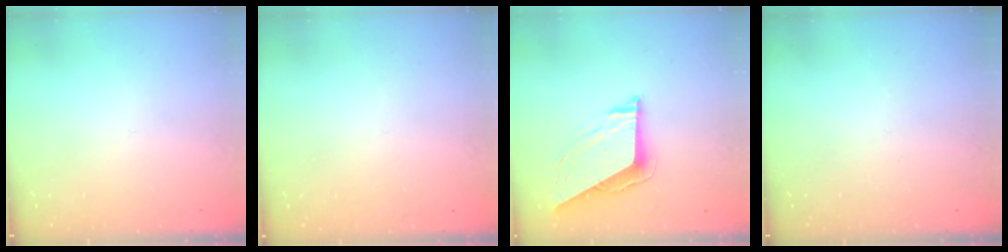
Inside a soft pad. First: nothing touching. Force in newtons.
{"total": 1.6, "press": 1.5, "slide": 0.1}
{"total": 8.9, "press": 8.9, "slide": 1.2}
{"total": 0.0}